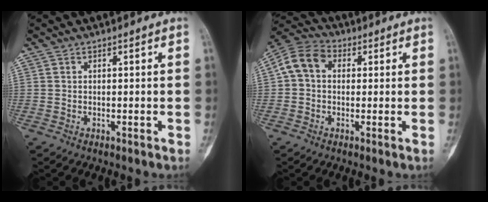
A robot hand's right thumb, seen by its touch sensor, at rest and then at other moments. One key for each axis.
{"total": 8.3, "fx": 1.3, "fy": 6.3, "fz": 5.3, "tx": -0.093, "ty": 0.028, "tz": 0.014}